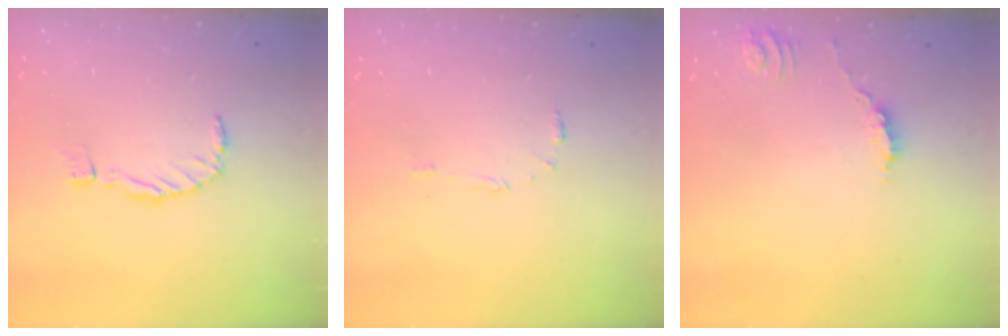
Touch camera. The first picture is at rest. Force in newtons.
{"total": 5.2, "press": 5.1, "slide": 0.4}
{"total": 1.8, "press": 1.8, "slide": 0.1}